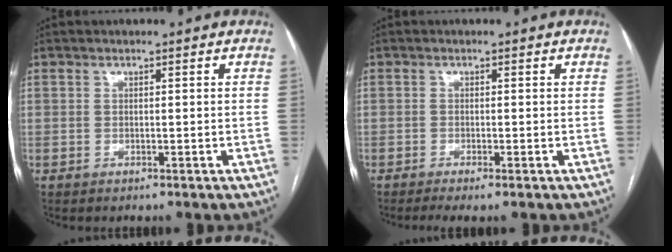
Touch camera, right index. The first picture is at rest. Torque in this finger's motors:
{"motor_torque": [0.00, 0.00, 0.01, 0.02]}